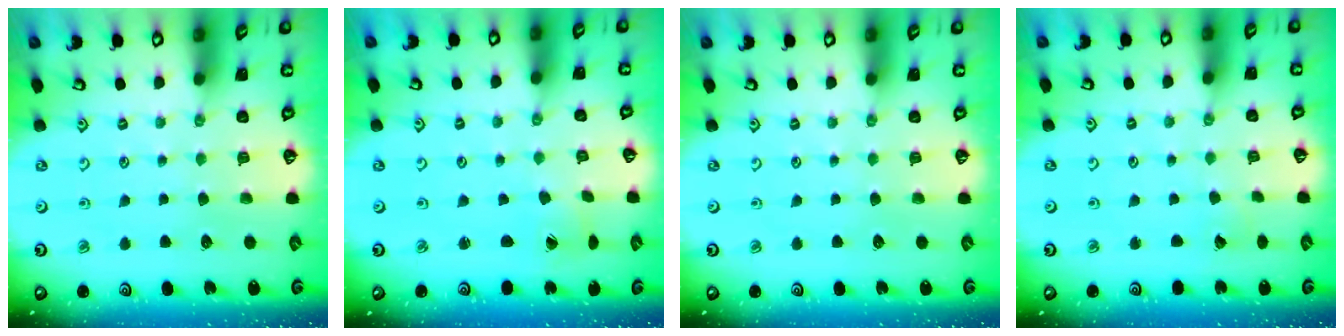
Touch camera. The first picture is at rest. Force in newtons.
{"total": 1.3, "press": 1.3, "slide": 0.0}
{"total": 0.0}
{"total": 1.4, "press": 1.4, "slide": 0.0}